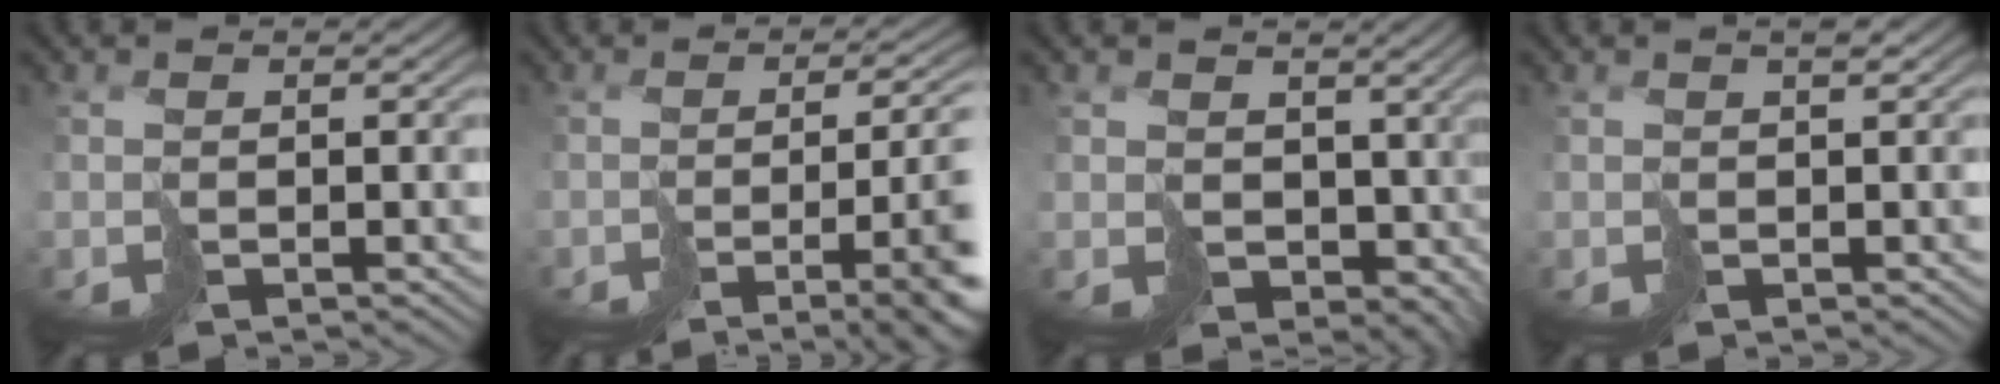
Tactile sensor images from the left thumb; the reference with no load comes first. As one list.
[{"total": 12.0, "force": [-4.1, 4.1, 10.6], "torque": [-0.133, -0.017, -0.048]}, {"total": 7.5, "force": [0.3, 6.2, 4.2], "torque": [-0.083, -0.032, 0.018]}, {"total": 1.2, "force": [0.5, 0.2, 1.0], "torque": [-0.014, 0.006, 0.008]}]